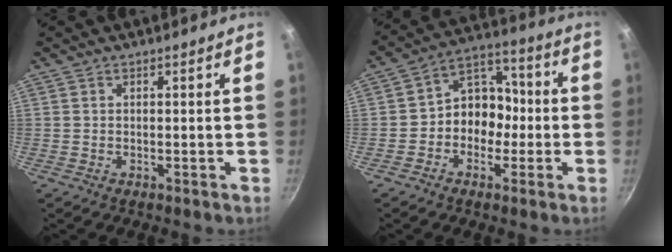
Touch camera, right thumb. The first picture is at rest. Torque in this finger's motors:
{"motor_torque": [0.00, 0.32, 0.10, 0.14, 0.16]}